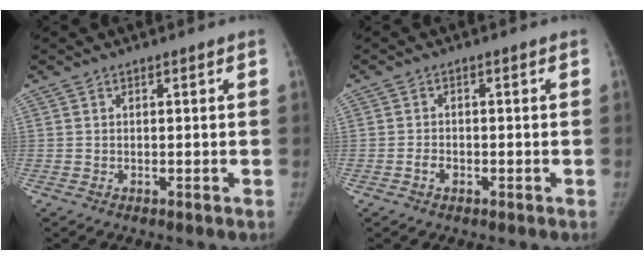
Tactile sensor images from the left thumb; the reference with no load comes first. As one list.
[{"total": 1.8, "force": [-1.1, 1.2, 0.7], "torque": [-0.012, 0.010, -0.020]}]